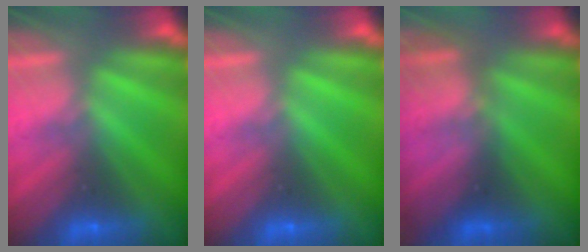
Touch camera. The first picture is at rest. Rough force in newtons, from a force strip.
{"total": 0.0}
{"total": 2.9}